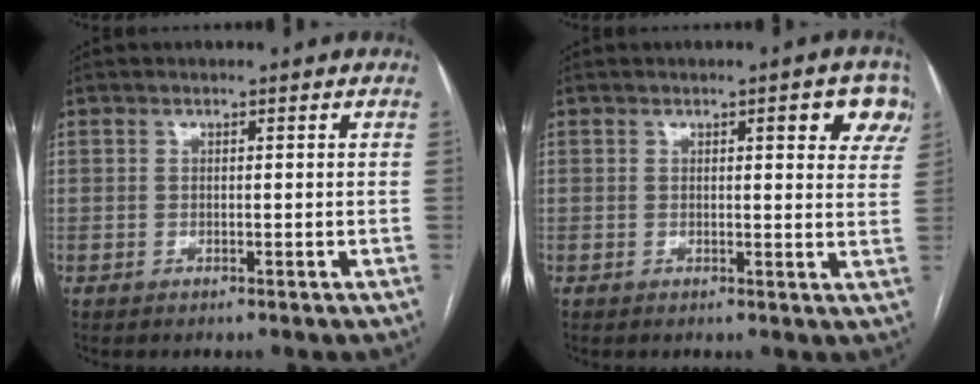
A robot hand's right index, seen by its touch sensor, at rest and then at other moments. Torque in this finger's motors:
{"motor_torque": [0.03, 0.00, 0.08, 0.04]}